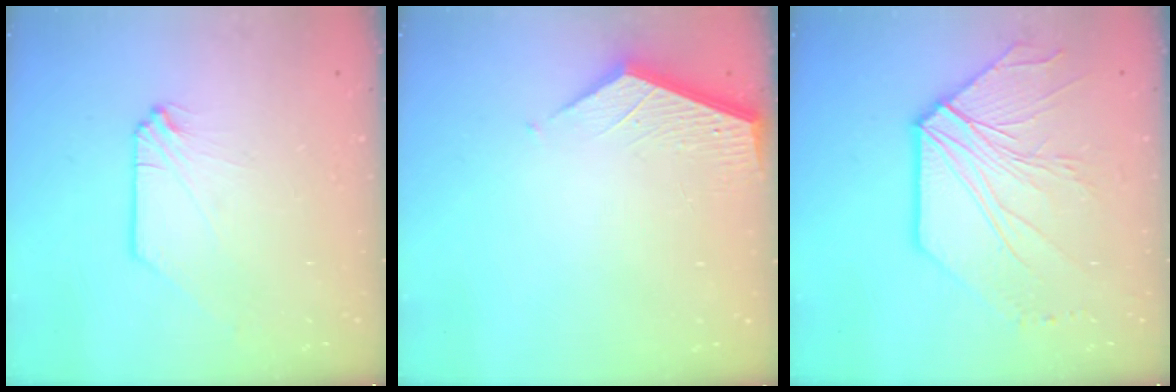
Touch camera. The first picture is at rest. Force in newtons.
{"total": 3.6, "press": 3.6, "slide": 0.4}
{"total": 11.4, "press": 11.3, "slide": 1.1}